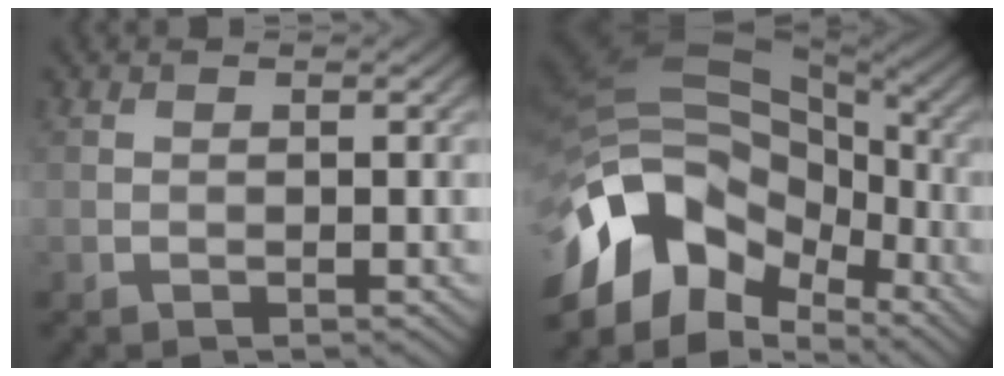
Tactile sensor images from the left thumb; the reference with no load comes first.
{"total": 15.6, "force": [-6.4, 10.1, 9.9], "torque": [-0.231, -0.017, -0.128]}